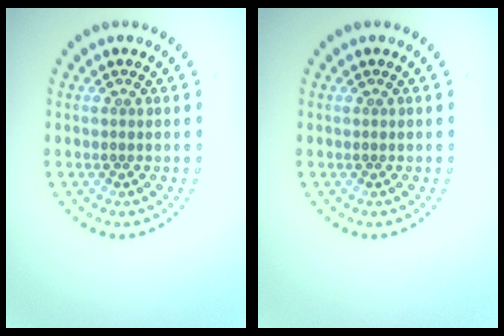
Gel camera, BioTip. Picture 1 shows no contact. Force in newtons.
{"total": 0.0}